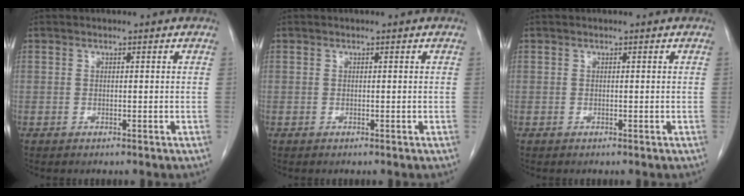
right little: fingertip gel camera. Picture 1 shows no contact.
{"total": 0.0}
{"total": 0.0}